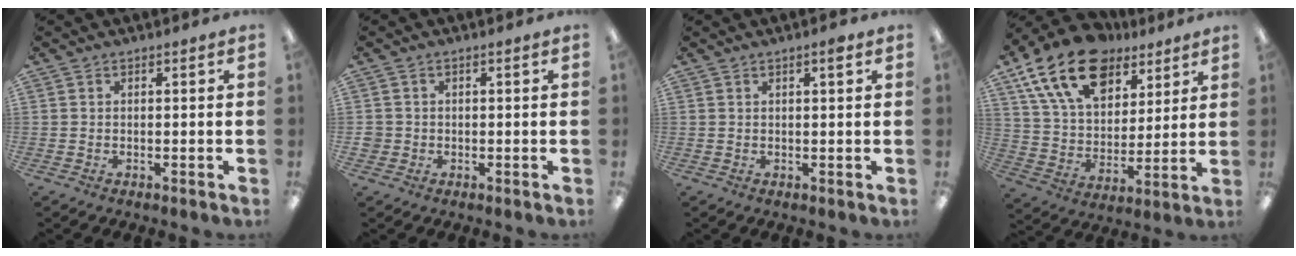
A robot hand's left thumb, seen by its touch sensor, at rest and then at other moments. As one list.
[{"total": 1.9, "force": [-0.2, 1.9, 0.4], "torque": [-0.007, 0.004, -0.006]}, {"total": 1.9, "force": [1.1, 0.3, 1.6], "torque": [-0.026, -0.002, 0.016]}, {"total": 20.4, "force": [12.3, 12.0, 11.1], "torque": [-0.200, -0.051, 0.225]}]